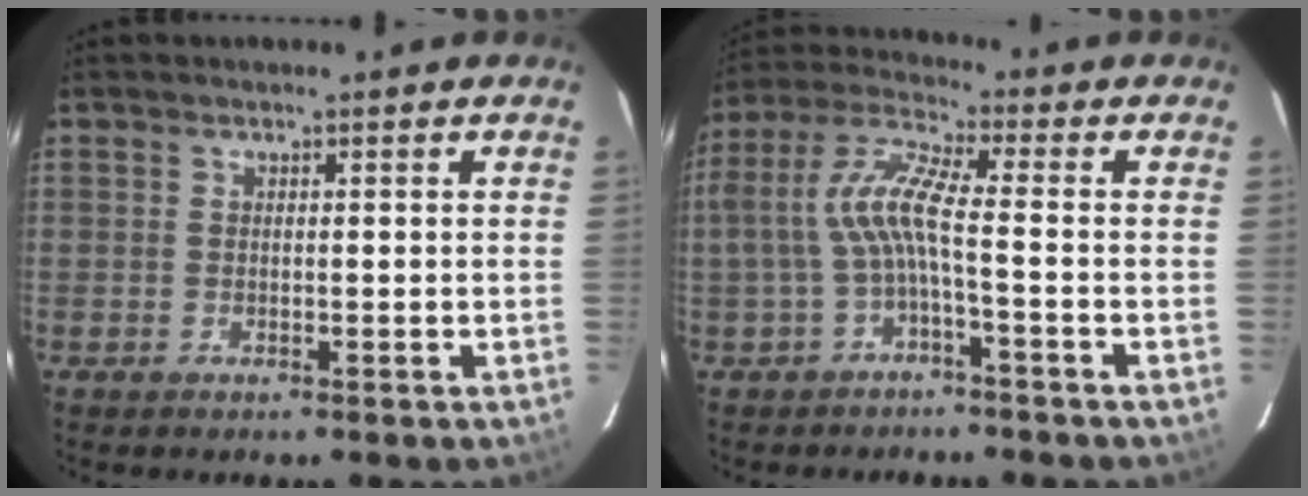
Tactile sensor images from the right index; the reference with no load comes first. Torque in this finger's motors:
{"motor_torque": [1.18, -0.27, 0.64, 0.18]}